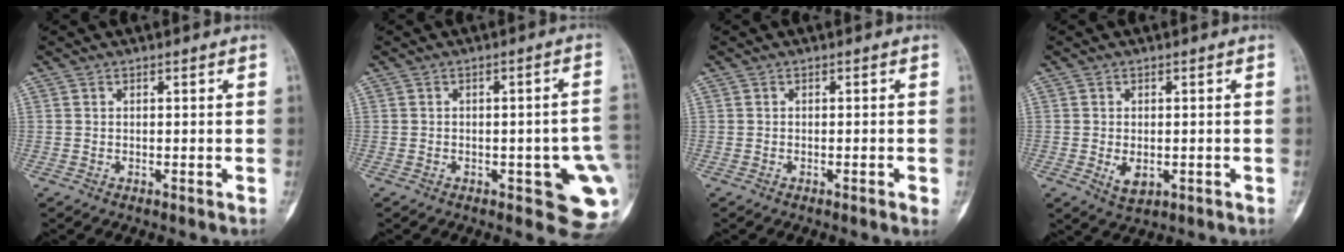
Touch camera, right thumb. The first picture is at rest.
{"total": 11.9, "force": [-2.6, 4.2, 10.8], "torque": [-0.106, 0.002, -0.024]}
{"total": 1.2, "force": [-0.5, 0.2, 1.1], "torque": [-0.018, -0.001, -0.007]}
{"total": 3.6, "force": [-0.8, 2.3, 2.7], "torque": [-0.039, -0.004, -0.005]}